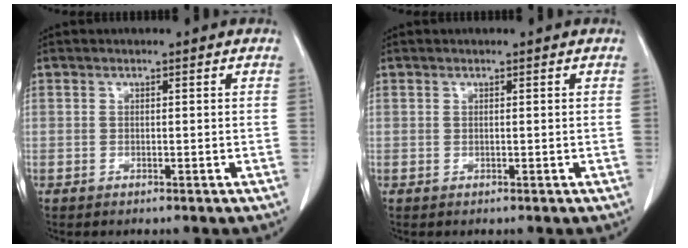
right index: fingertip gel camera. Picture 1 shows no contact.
{"total": 0.0}